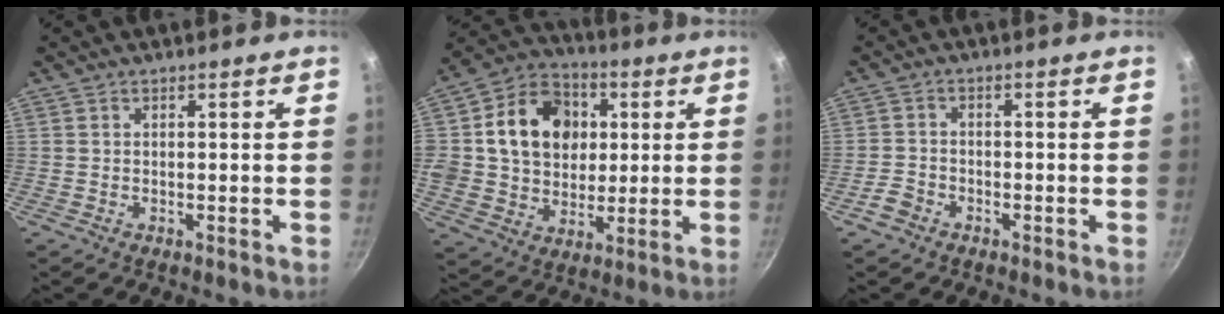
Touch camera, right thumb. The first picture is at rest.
{"total": 17.8, "force": [3.4, 14.6, 9.6], "torque": [-0.136, 0.014, 0.053]}
{"total": 3.2, "force": [-2.2, 2.1, 1.1], "torque": [-0.025, 0.023, -0.041]}